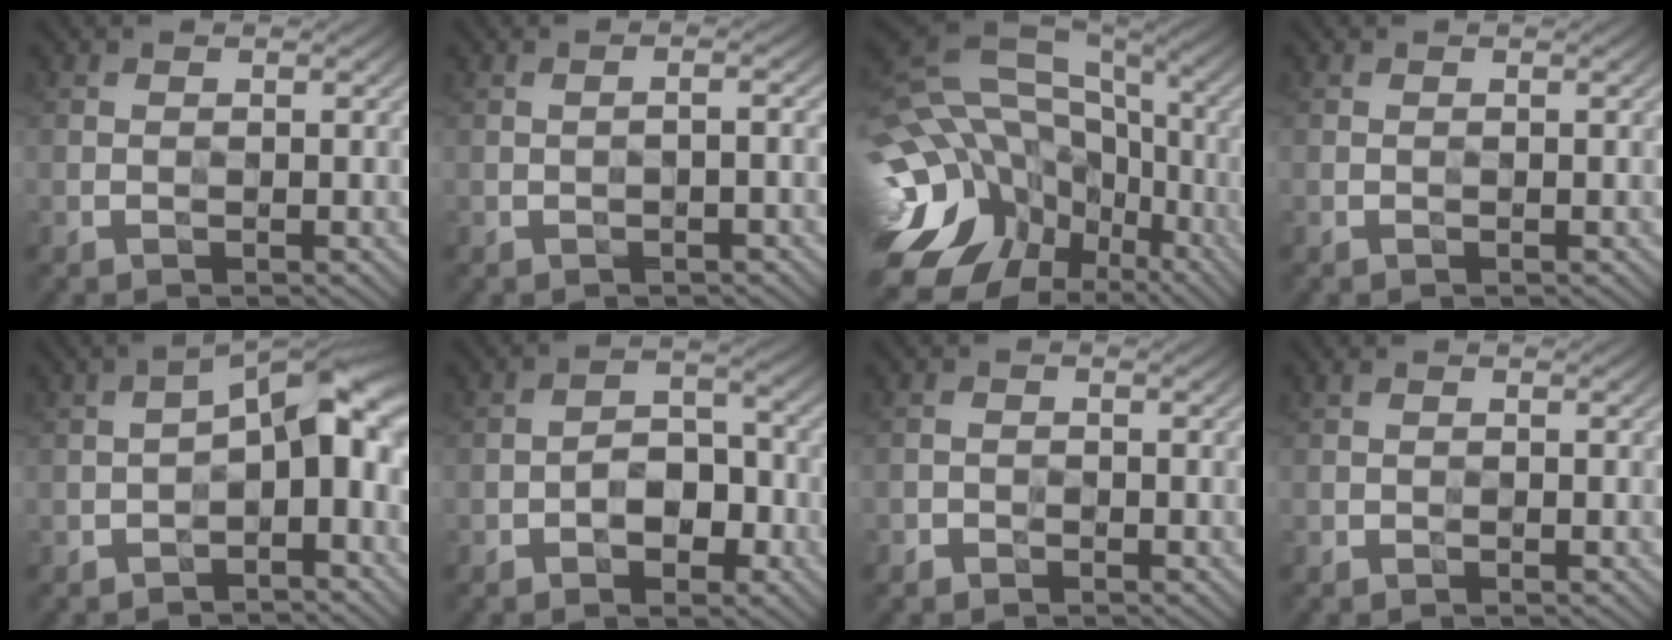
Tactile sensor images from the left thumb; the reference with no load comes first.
{"total": 1.1, "force": [-0.8, -0.5, 0.6], "torque": [-0.015, 0.006, -0.015]}
{"total": 19.1, "force": [-4.9, 14.2, 11.7], "torque": [-0.279, -0.003, -0.053]}
{"total": 0.0}
{"total": 7.9, "force": [-1.9, 3.5, 6.9], "torque": [-0.096, 0.016, -0.042]}
{"total": 4.1, "force": [-2.0, 2.3, 2.8], "torque": [-0.034, 0.015, -0.038]}
{"total": 1.0, "force": [-0.9, 0.3, -0.3], "torque": [0.013, 0.007, -0.019]}
{"total": 0.0}